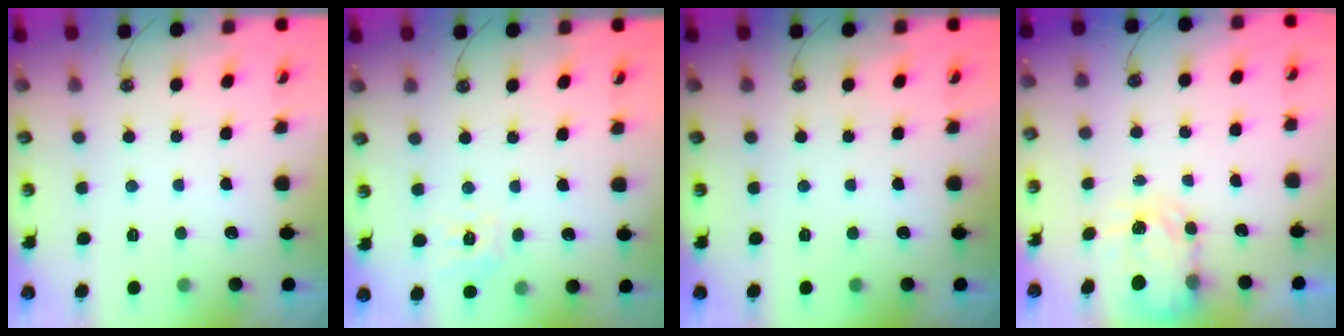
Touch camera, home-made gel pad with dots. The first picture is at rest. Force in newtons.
{"total": 8.9, "press": 8.9, "slide": 1.1}
{"total": 0.0}
{"total": 4.5, "press": 4.5, "slide": 0.3}